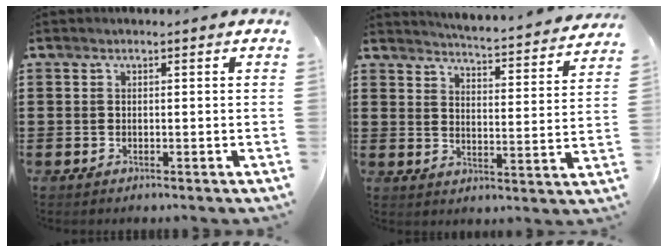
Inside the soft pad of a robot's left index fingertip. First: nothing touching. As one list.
[{"total": 3.9, "force": [3.8, -0.8, 0.5], "torque": [-0.024, -0.043, 0.056]}]